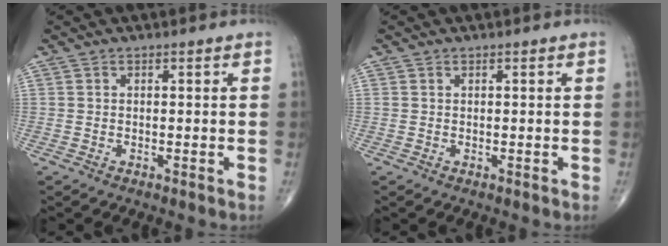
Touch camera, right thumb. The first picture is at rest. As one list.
[{"total": 0.0}]